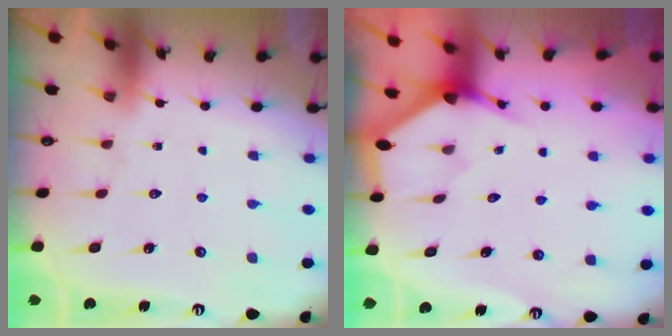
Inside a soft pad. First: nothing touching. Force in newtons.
{"total": 2.7, "press": 2.7, "slide": 0.1}